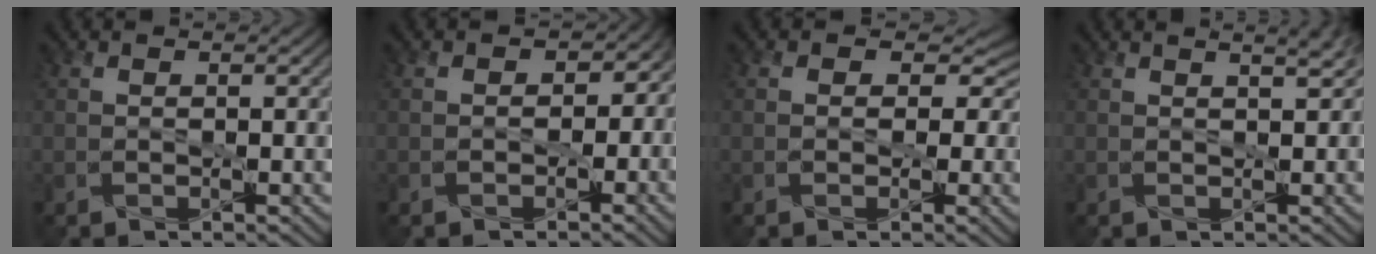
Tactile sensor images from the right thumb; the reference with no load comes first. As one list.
[{"total": 2.6, "force": [-0.7, 2.3, 0.9], "torque": [0.005, -0.003, -0.011]}, {"total": 3.9, "force": [0.4, 3.4, 1.9], "torque": [-0.022, 0.003, -0.002]}, {"total": 2.6, "force": [1.8, 0.9, 1.6], "torque": [-0.015, 0.003, 0.011]}]